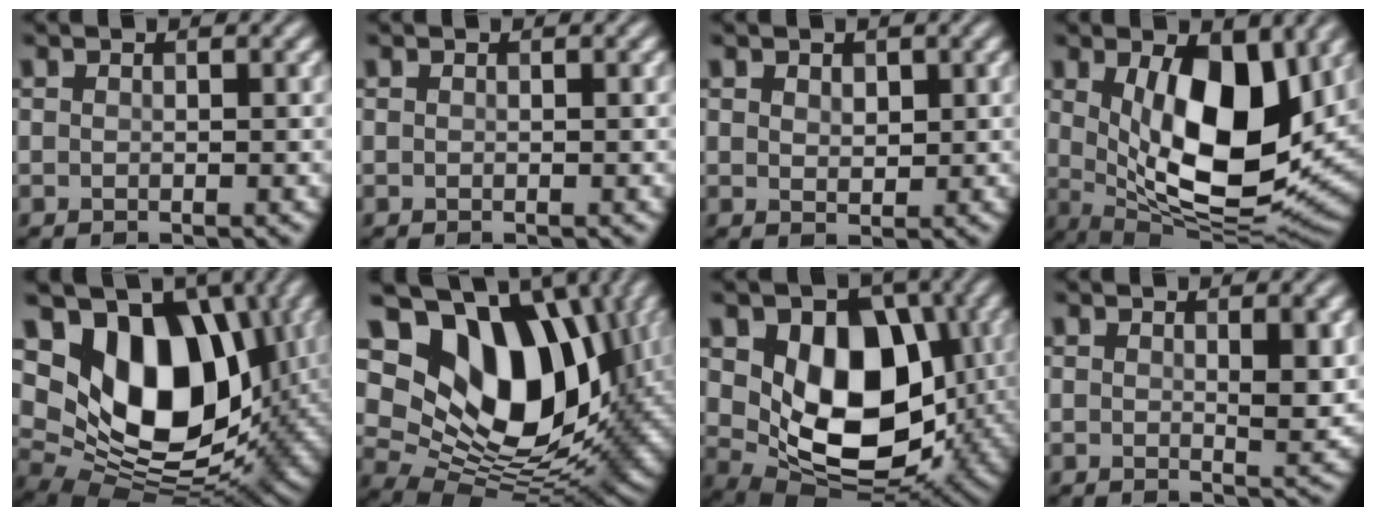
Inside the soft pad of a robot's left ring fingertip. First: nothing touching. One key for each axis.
{"total": 0.0}
{"total": 1.0, "fx": 0.7, "fy": 0.8, "fz": 0.2, "tx": -0.005, "ty": 0.000, "tz": 0.014}
{"total": 12.0, "fx": 2.2, "fy": 5.6, "fz": 10.4, "tx": -0.161, "ty": -0.021, "tz": 0.043}
{"total": 13.9, "fx": 4.2, "fy": 9.0, "fz": 9.7, "tx": -0.148, "ty": -0.011, "tz": 0.073}
{"total": 15.3, "fx": 5.5, "fy": 9.7, "fz": 10.4, "tx": -0.168, "ty": 0.006, "tz": 0.095}
{"total": 10.8, "fx": 1.2, "fy": 7.5, "fz": 7.7, "tx": -0.127, "ty": -0.017, "tz": 0.020}
{"total": 2.1, "fx": 0.6, "fy": 0.5, "fz": 1.9, "tx": -0.026, "ty": -0.005, "tz": 0.011}